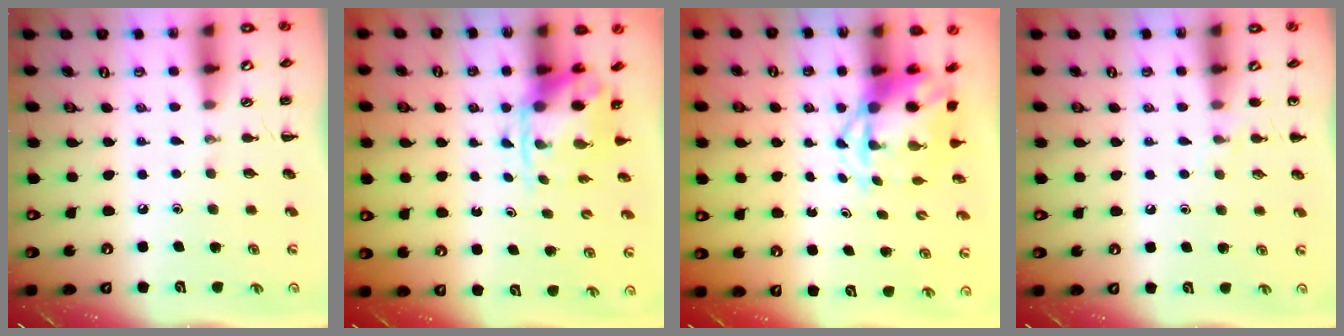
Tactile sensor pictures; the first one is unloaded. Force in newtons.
{"total": 3.8, "press": 3.7, "slide": 0.8}
{"total": 4.5, "press": 4.4, "slide": 1.1}
{"total": 3.9, "press": 3.7, "slide": 1.3}